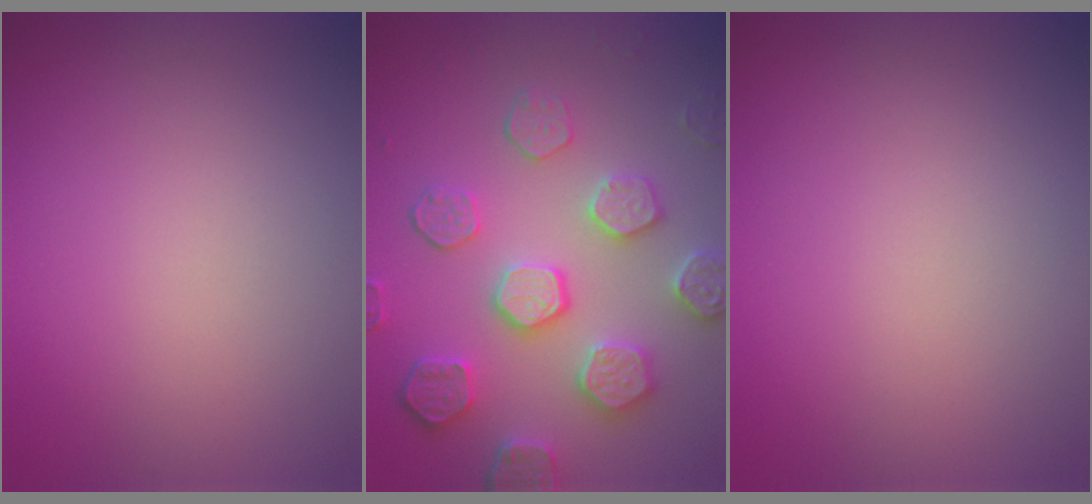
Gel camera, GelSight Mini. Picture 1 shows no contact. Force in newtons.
{"total": 5.6, "press": 5.1, "slide": 2.2}
{"total": 0.0}